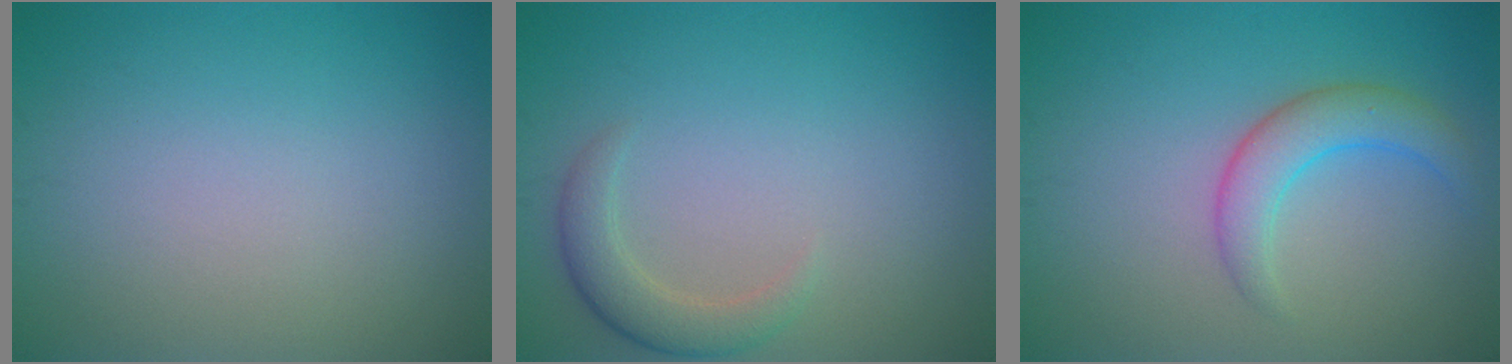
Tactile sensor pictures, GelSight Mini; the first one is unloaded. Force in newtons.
{"total": 2.6, "press": 2.6, "slide": 0.1}
{"total": 3.4, "press": 3.4, "slide": 0.0}